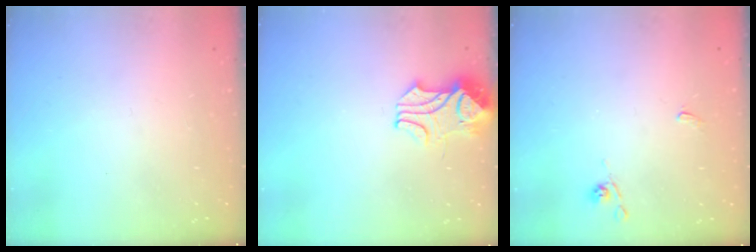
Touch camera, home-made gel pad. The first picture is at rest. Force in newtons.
{"total": 2.5, "press": 2.3, "slide": 0.9}
{"total": 1.6, "press": 1.4, "slide": 0.7}